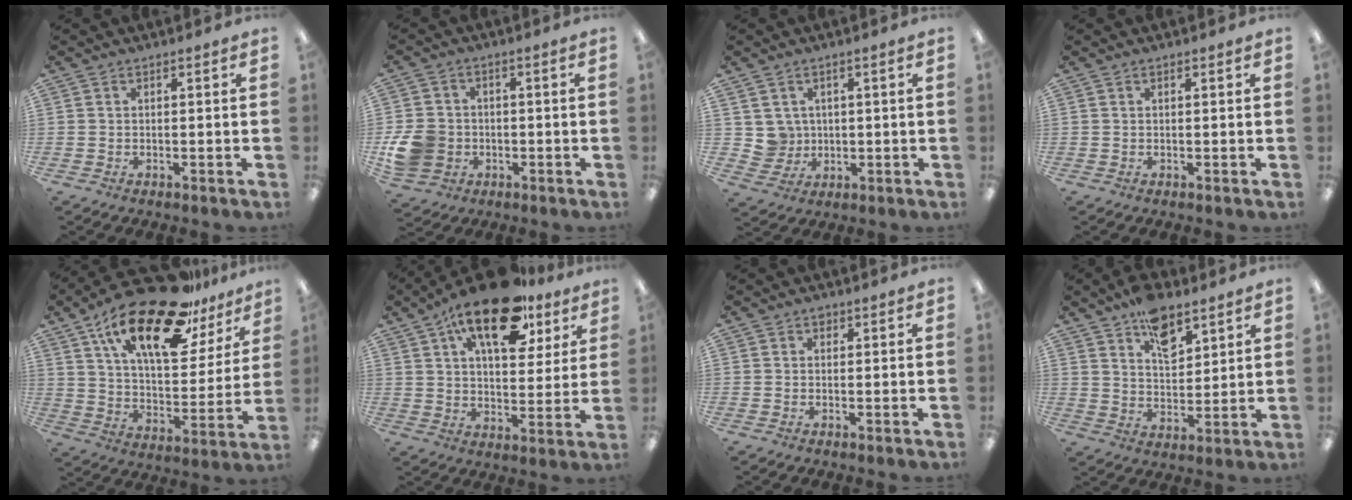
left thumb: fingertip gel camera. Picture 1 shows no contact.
{"total": 9.8, "force": [-2.2, 8.4, 4.4], "torque": [-0.099, 0.026, -0.036]}
{"total": 5.0, "force": [2.0, 4.6, -0.2], "torque": [-0.013, -0.002, 0.042]}
{"total": 0.5, "force": [0.4, 0.2, 0.3], "torque": [-0.008, 0.004, 0.006]}
{"total": 24.6, "force": [16.1, 9.5, 16.0], "torque": [-0.263, -0.092, 0.273]}
{"total": 19.8, "force": [12.3, 8.7, 12.9], "torque": [-0.203, -0.054, 0.203]}
{"total": 1.0, "force": [0.5, 0.7, 0.5], "torque": [-0.004, 0.000, 0.006]}
{"total": 10.4, "force": [6.9, 5.4, 5.6], "torque": [-0.081, -0.033, 0.122]}